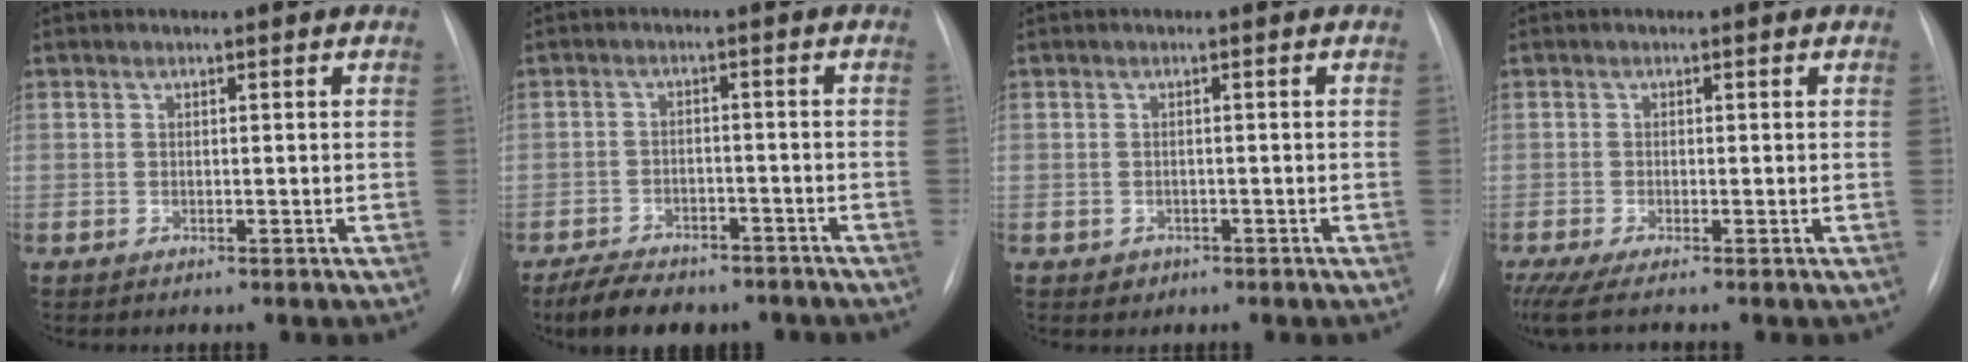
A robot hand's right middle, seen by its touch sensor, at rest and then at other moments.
{"total": 11.0, "force": [-8.8, 4.6, 4.6], "torque": [-0.072, 0.001, -0.128]}
{"total": 1.5, "force": [-0.8, 1.3, 0.1], "torque": [-0.001, 0.005, -0.007]}
{"total": 4.3, "force": [-3.4, -0.1, 2.7], "torque": [-0.049, -0.010, -0.060]}